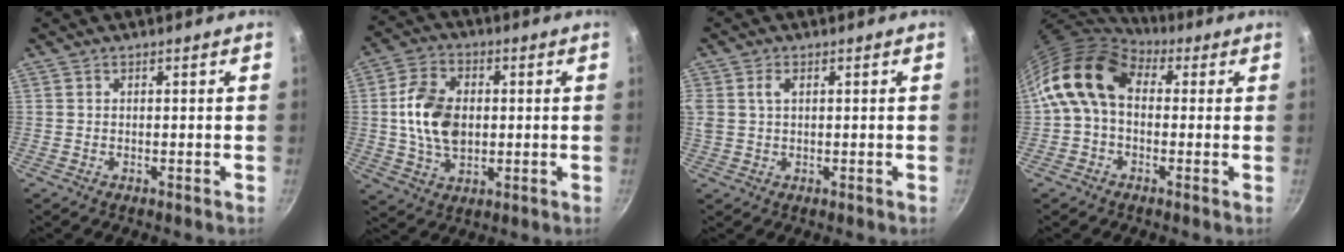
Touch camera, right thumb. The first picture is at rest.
{"total": 12.1, "force": [0.7, 8.1, 9.0], "torque": [-0.149, 0.007, 0.008]}
{"total": 4.8, "force": [1.4, 3.3, 3.2], "torque": [-0.061, 0.007, 0.026]}
{"total": 11.7, "force": [2.0, 8.2, 8.1], "torque": [-0.127, 0.018, 0.014]}